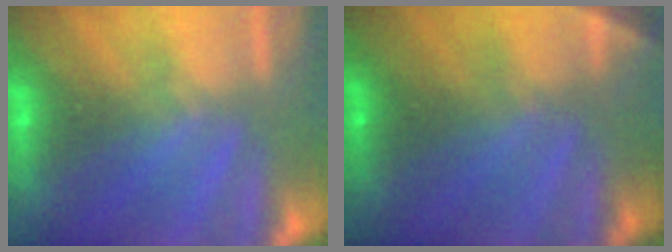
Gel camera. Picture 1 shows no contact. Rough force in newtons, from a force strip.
{"total": 2.8}